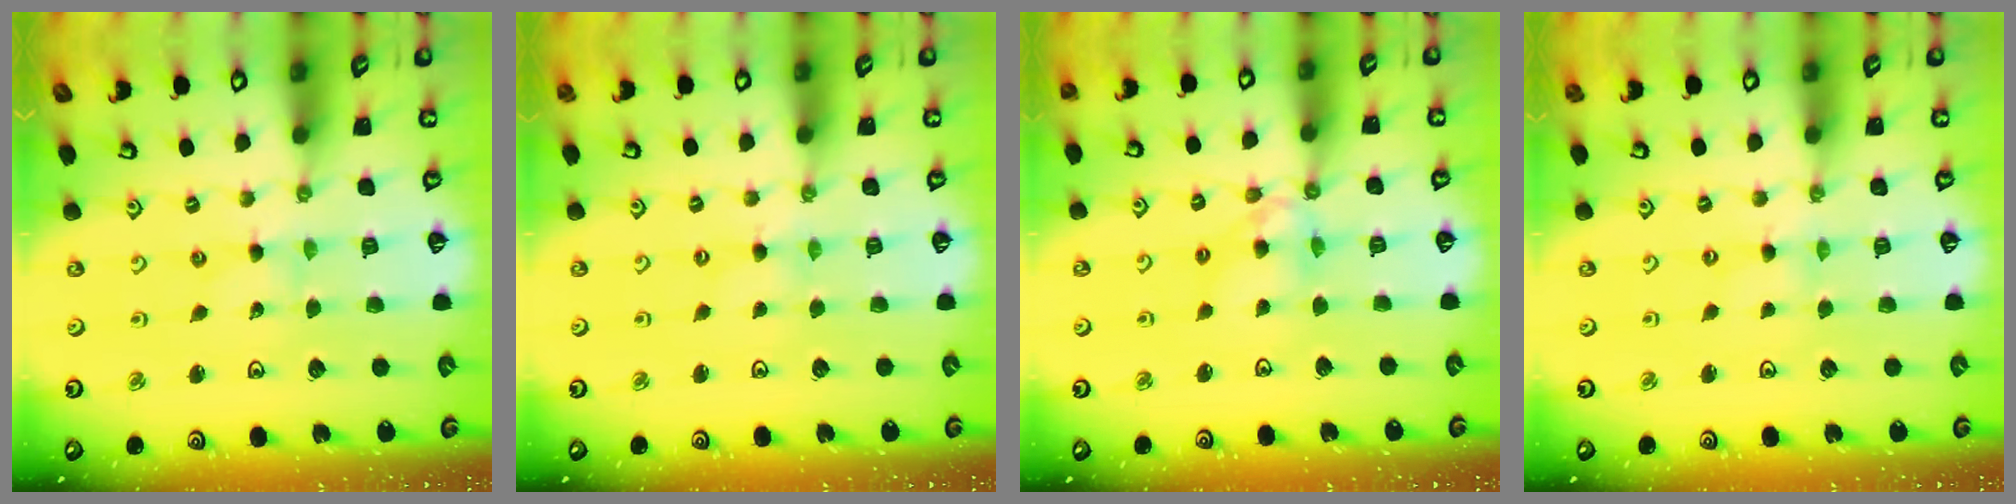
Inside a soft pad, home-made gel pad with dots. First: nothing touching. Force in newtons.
{"total": 0.0}
{"total": 8.9, "press": 8.8, "slide": 0.7}
{"total": 0.0}